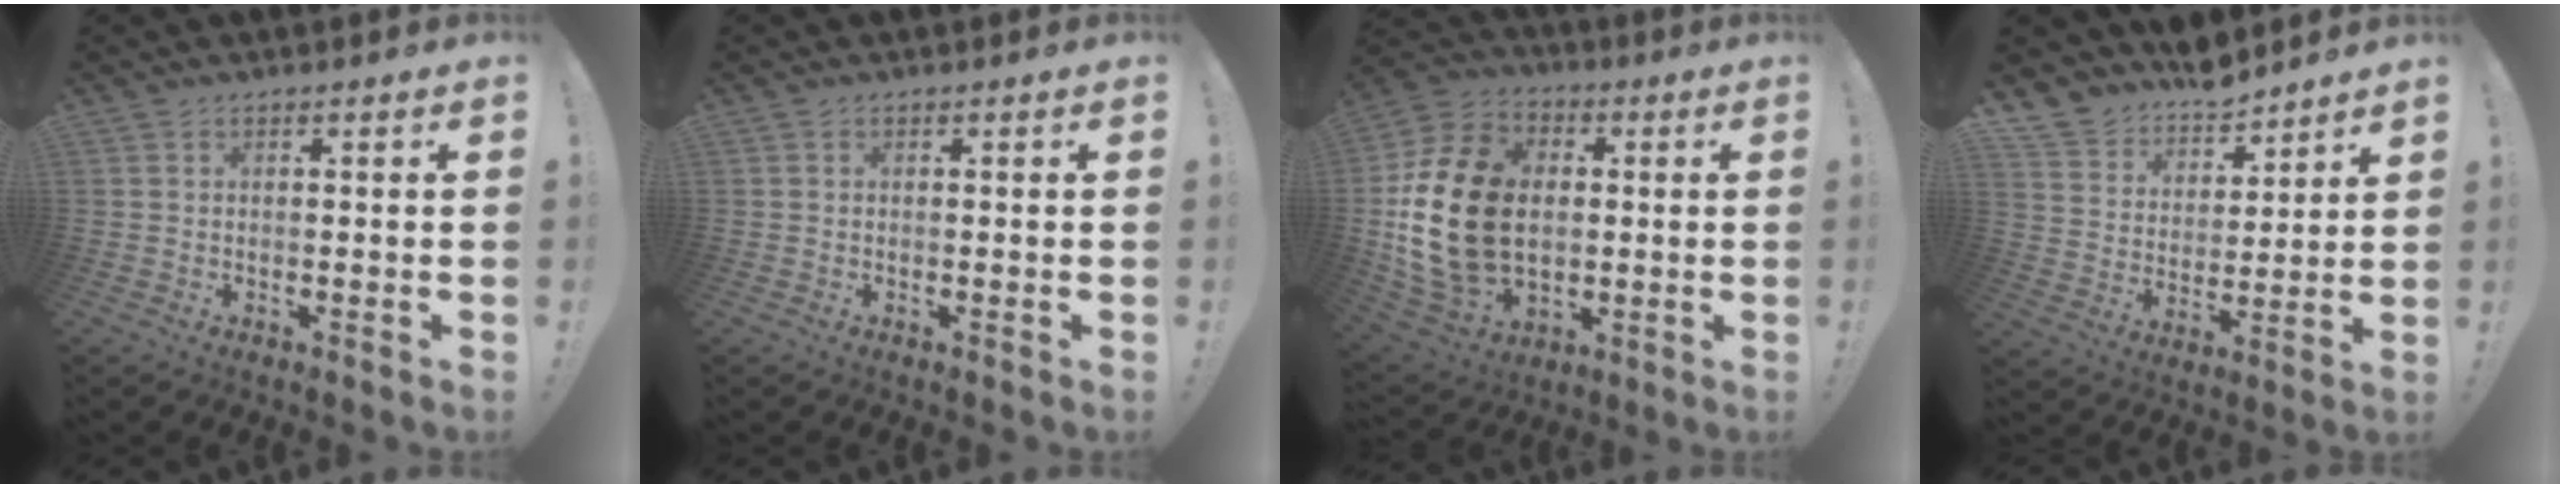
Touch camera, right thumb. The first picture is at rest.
{"total": 0.0}
{"total": 22.8, "force": [0.2, 16.7, 15.6], "torque": [-0.302, 0.023, 0.018]}
{"total": 9.7, "force": [8.8, 4.2, 0.1], "torque": [-0.016, -0.089, 0.165]}